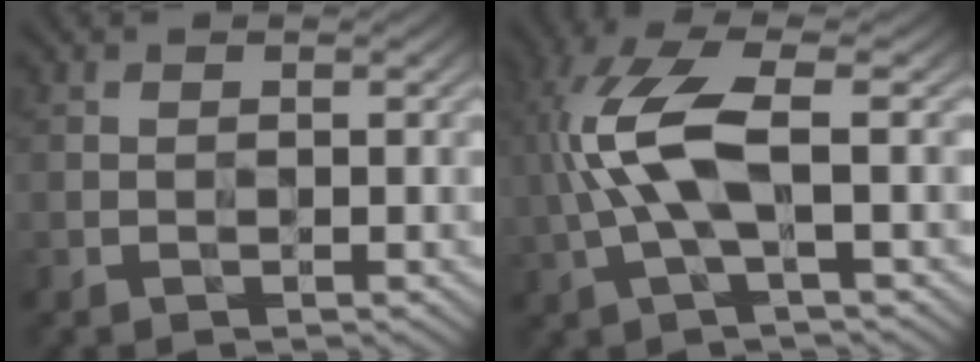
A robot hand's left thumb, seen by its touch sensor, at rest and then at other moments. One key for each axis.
{"total": 8.9, "fx": 0.5, "fy": 3.0, "fz": 8.3, "tx": -0.196, "ty": 0.011, "tz": 0.006}